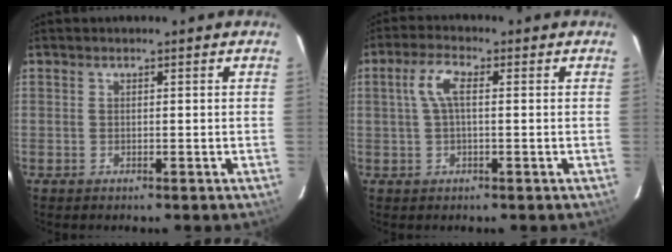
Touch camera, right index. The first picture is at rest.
{"total": 4.5, "force": [0.6, 1.5, 4.2], "torque": [-0.084, 0.010, 0.013]}